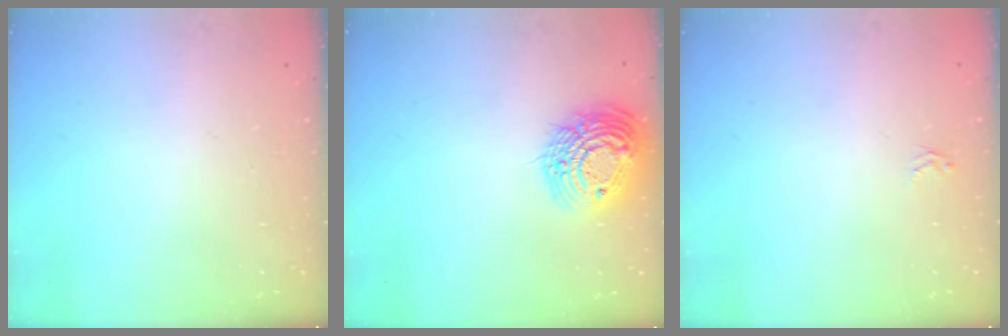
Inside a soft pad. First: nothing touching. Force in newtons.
{"total": 16.4, "press": 16.3, "slide": 1.5}
{"total": 1.9, "press": 1.9, "slide": 0.2}